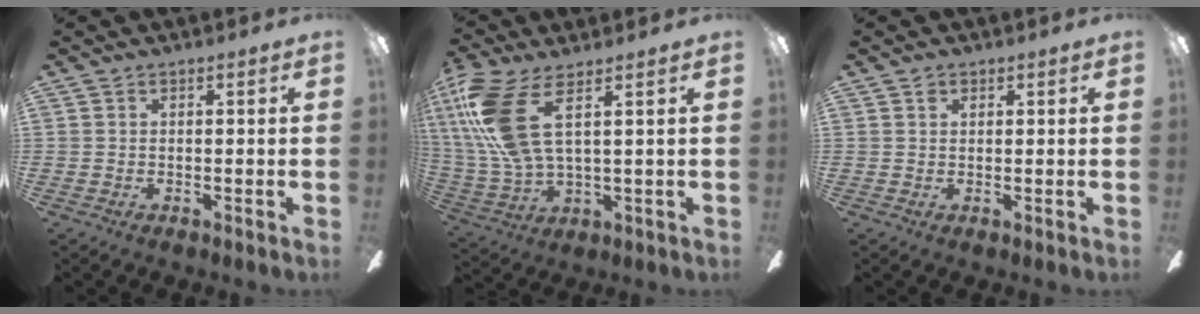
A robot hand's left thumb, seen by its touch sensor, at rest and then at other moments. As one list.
[{"total": 15.9, "force": [6.2, 6.0, 13.3], "torque": [-0.303, -0.023, 0.107]}, {"total": 1.4, "force": [0.8, 1.1, 0.5], "torque": [-0.003, 0.001, 0.013]}]